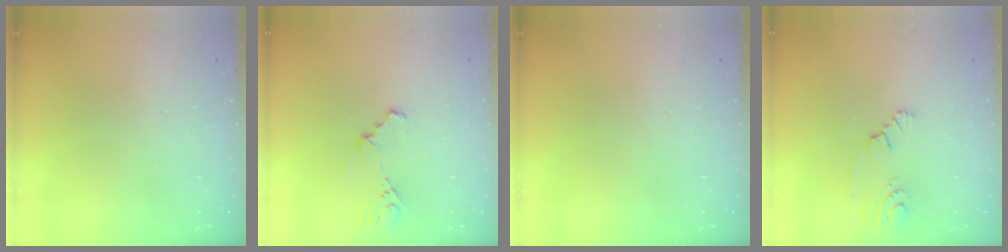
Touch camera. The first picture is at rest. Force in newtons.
{"total": 4.1, "press": 4.0, "slide": 0.9}
{"total": 0.0}
{"total": 2.8, "press": 2.1, "slide": 1.9}